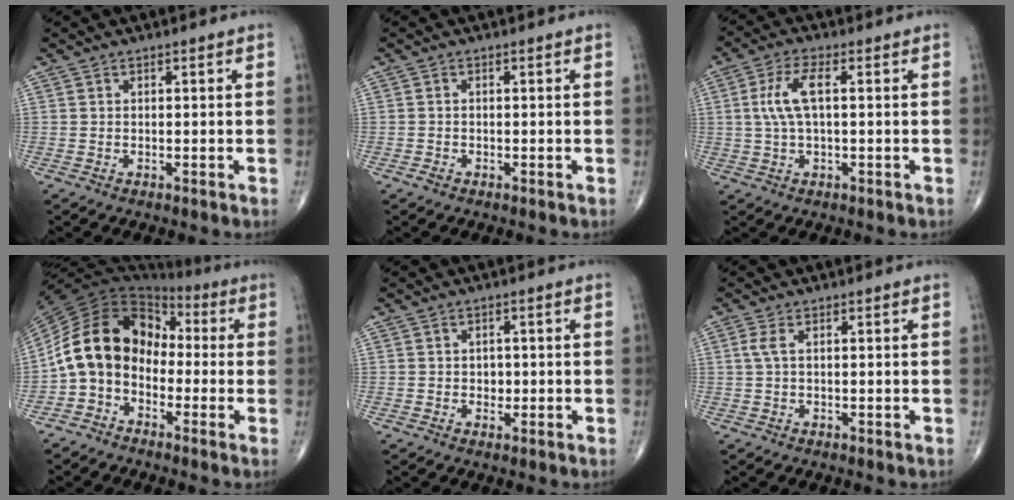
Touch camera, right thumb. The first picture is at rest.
{"total": 0.9, "force": [-0.5, 0.6, 0.3], "torque": [-0.005, 0.001, -0.012]}
{"total": 6.7, "force": [0.9, 2.5, 6.1], "torque": [-0.145, 0.015, 0.017]}
{"total": 13.4, "force": [-2.4, 10.1, 8.4], "torque": [-0.137, 0.064, -0.062]}
{"total": 2.3, "force": [-0.3, 2.0, 1.2], "torque": [0.000, 0.005, -0.006]}
{"total": 1.8, "force": [0.3, 0.5, 1.7], "torque": [-0.049, 0.008, 0.010]}